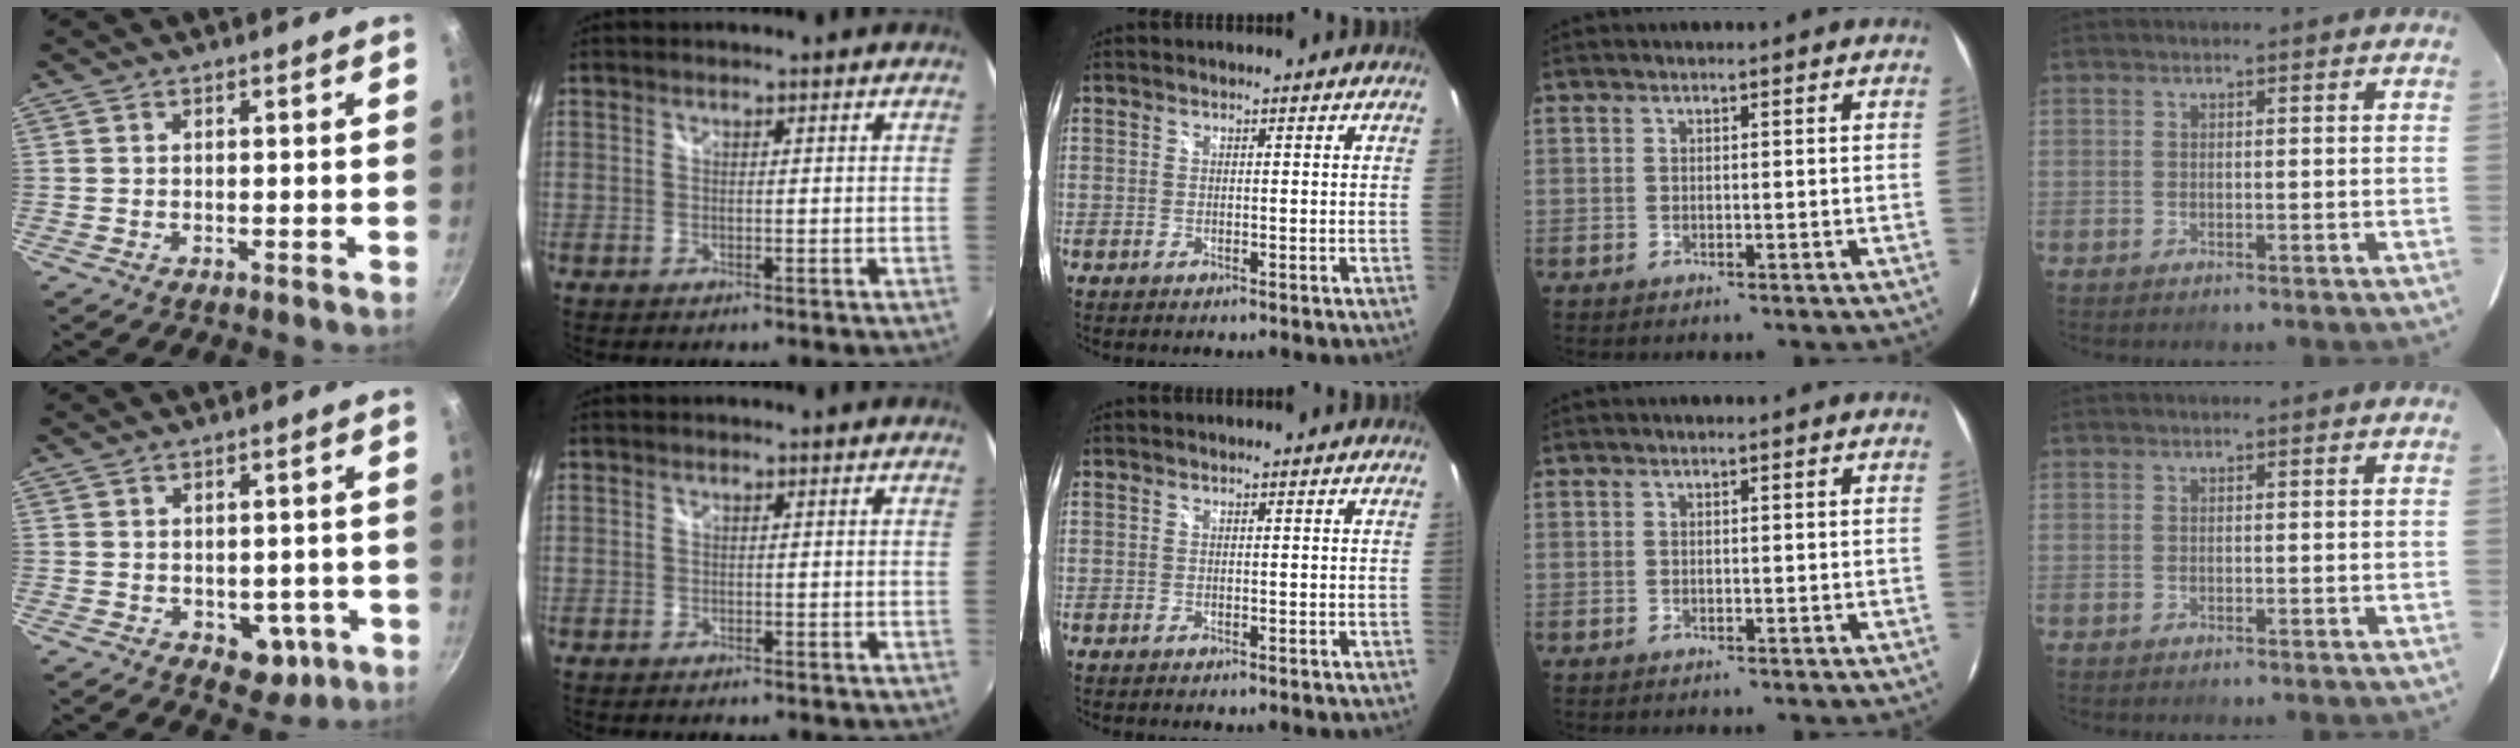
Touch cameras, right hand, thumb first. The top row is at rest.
{"thumb": {"total": 6.7, "force": [-2.0, 4.7, 4.4], "torque": [-0.017, 0.010, -0.013]}}